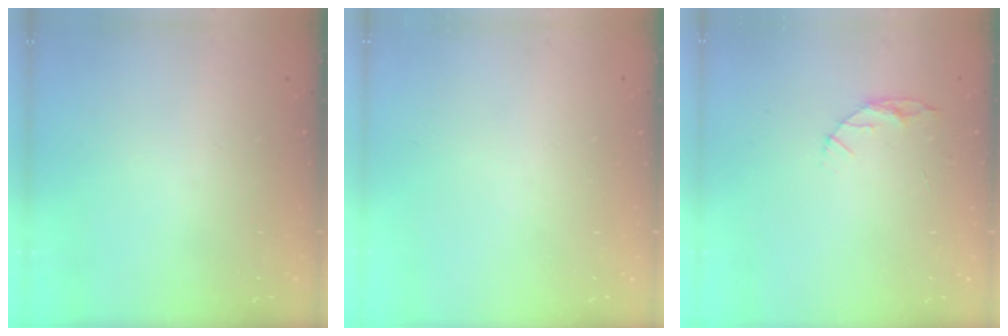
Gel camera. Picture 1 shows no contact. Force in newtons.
{"total": 0.0}
{"total": 5.1, "press": 5.1, "slide": 0.5}